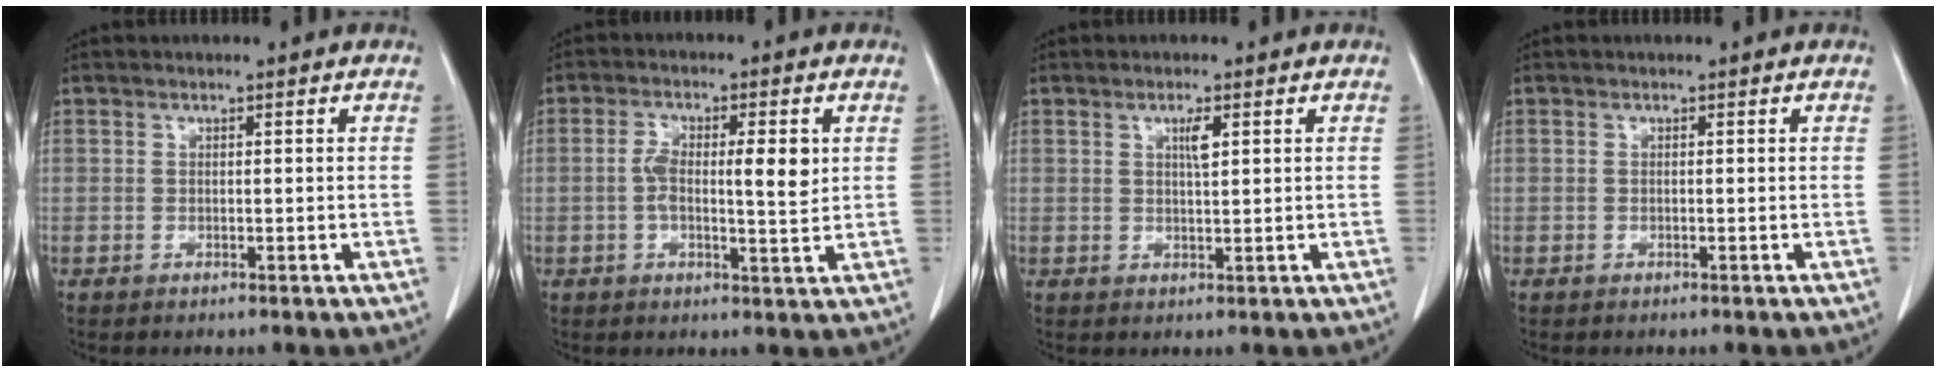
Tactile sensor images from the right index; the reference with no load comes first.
{"total": 7.3, "force": [0.8, 1.9, 7.0], "torque": [-0.124, 0.009, 0.012]}
{"total": 2.2, "force": [0.9, 0.3, 2.0], "torque": [-0.035, -0.001, 0.015]}
{"total": 0.0}